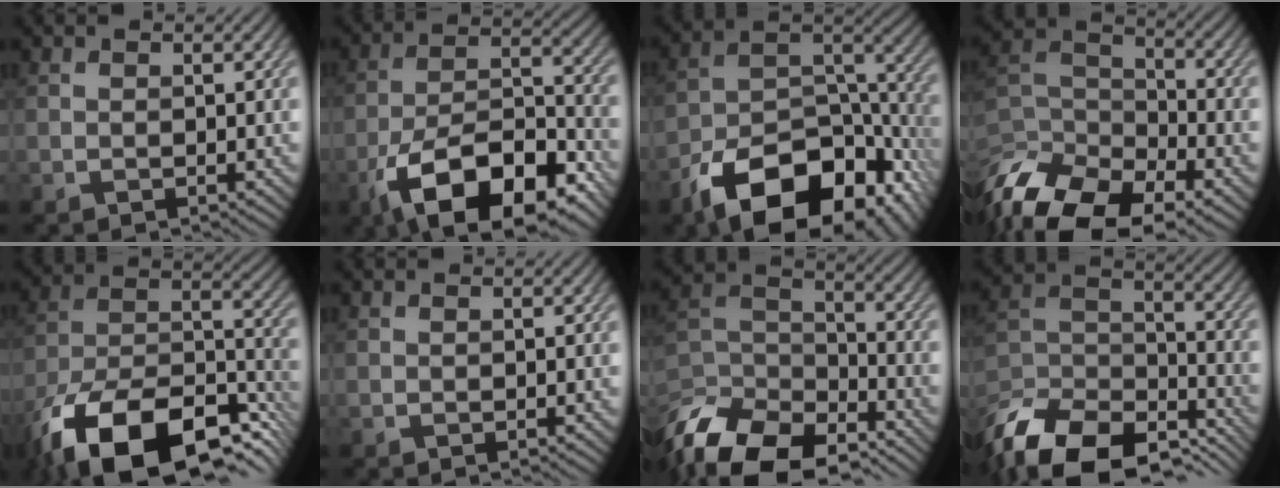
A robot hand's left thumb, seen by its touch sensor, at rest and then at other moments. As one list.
[{"total": 16.1, "force": [-9.5, 7.0, 10.9], "torque": [-0.202, -0.019, -0.177]}, {"total": 16.7, "force": [-10.1, 8.4, 10.3], "torque": [-0.186, -0.035, -0.166]}, {"total": 13.5, "force": [-9.5, 6.3, 7.2], "torque": [-0.175, -0.016, -0.170]}, {"total": 19.4, "force": [-12.4, 8.9, 12.0], "torque": [-0.243, -0.046, -0.204]}, {"total": 0.0}, {"total": 14.0, "force": [-10.8, 6.2, 6.5], "torque": [-0.172, -0.018, -0.188]}, {"total": 15.5, "force": [-12.3, 6.9, 6.4], "torque": [-0.169, -0.027, -0.189]}]